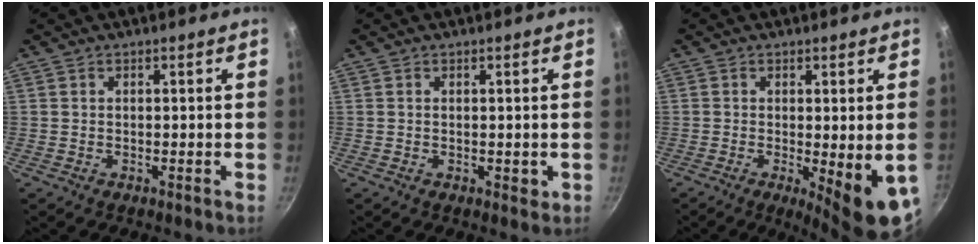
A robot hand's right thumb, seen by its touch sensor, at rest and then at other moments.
{"total": 1.3, "force": [0.0, 0.7, 1.1], "torque": [-0.013, -0.001, 0.000]}
{"total": 9.5, "force": [-2.0, 2.1, 9.0], "torque": [-0.110, -0.016, -0.018]}